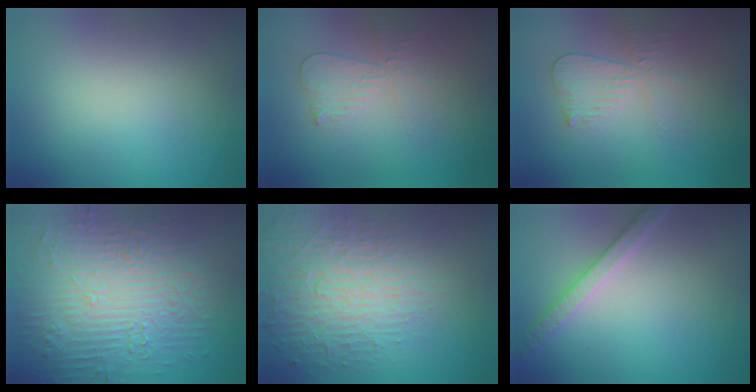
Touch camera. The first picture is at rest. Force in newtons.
{"total": 2.1, "press": 2.0, "slide": 0.5}
{"total": 3.0, "press": 2.6, "slide": 1.5}
{"total": 11.4, "press": 7.6, "slide": 8.5}
{"total": 6.4, "press": 5.0, "slide": 4.0}
{"total": 2.8, "press": 2.8, "slide": 0.6}